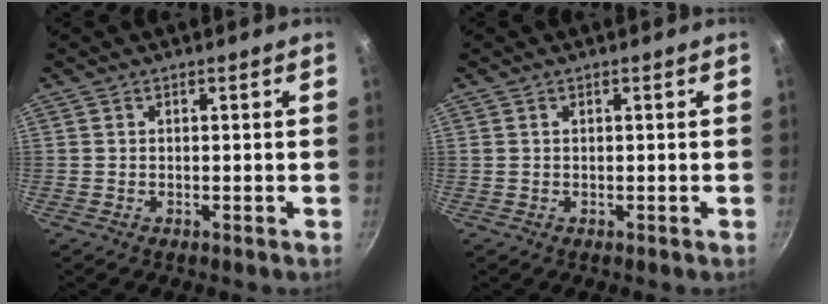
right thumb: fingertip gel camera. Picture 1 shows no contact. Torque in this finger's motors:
{"motor_torque": [-0.31, -0.09, 0.22, 0.17, -0.07]}